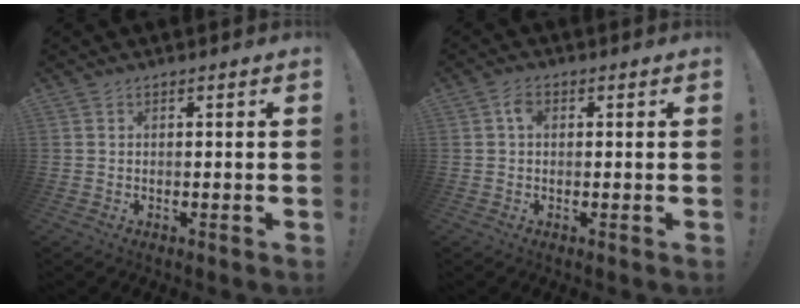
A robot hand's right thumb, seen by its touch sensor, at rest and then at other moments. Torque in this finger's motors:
{"motor_torque": [0.46, 0.72, 0.69, -0.13, -0.02]}